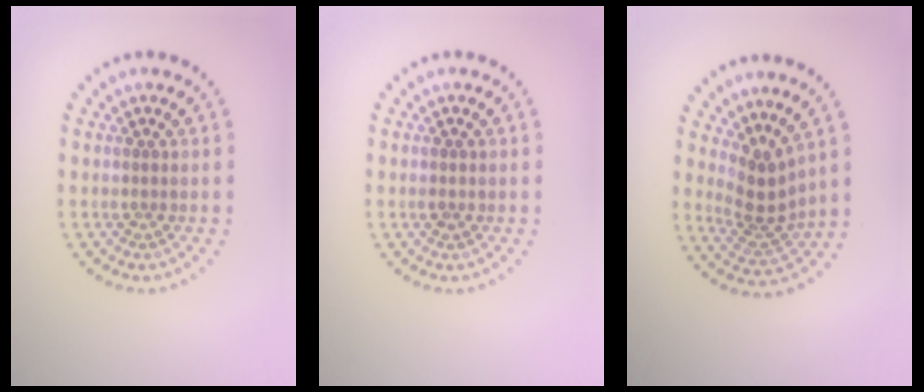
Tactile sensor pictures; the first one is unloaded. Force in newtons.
{"total": 0.9, "press": 0.9, "slide": 0.1}
{"total": 3.3, "press": 2.3, "slide": 2.4}